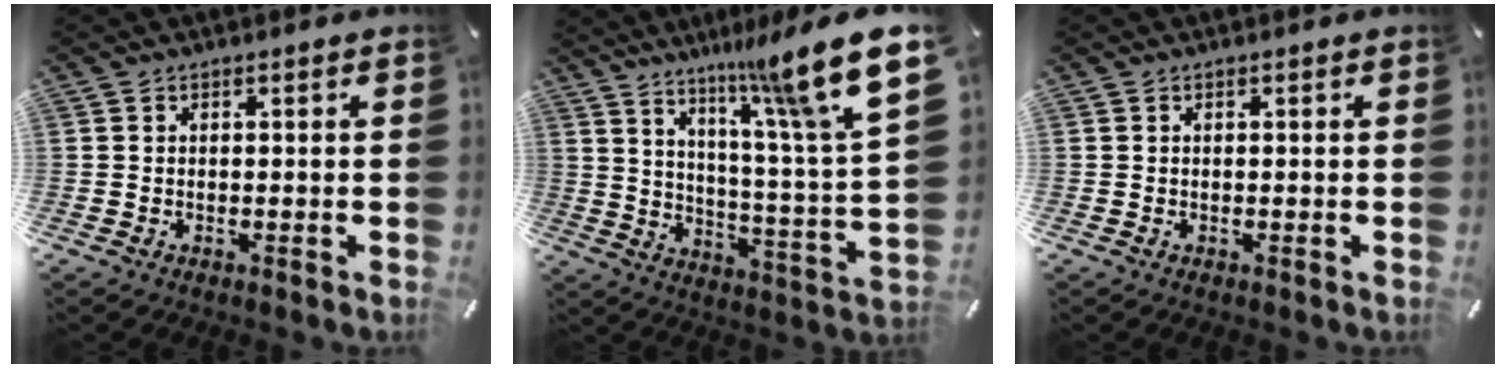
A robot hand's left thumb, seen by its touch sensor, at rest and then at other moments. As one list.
[{"total": 17.5, "force": [12.5, 1.8, 12.1], "torque": [-0.192, -0.086, 0.194]}, {"total": 0.0}]